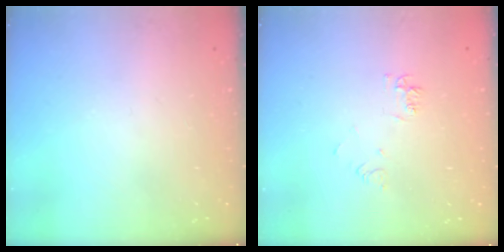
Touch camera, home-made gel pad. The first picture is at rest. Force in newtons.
{"total": 6.1, "press": 6.0, "slide": 0.7}